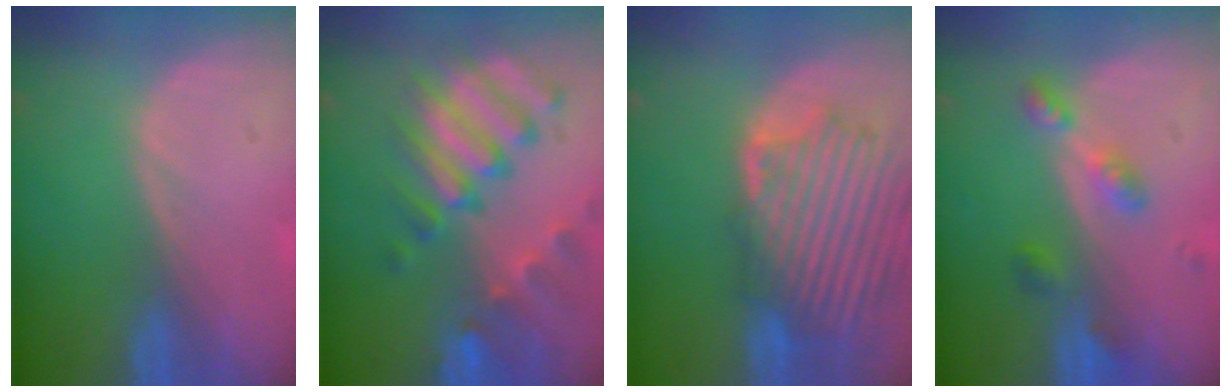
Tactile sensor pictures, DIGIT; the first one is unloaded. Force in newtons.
{"total": 11.0, "press": 9.4, "slide": 5.7}
{"total": 12.9, "press": 11.6, "slide": 5.7}
{"total": 4.6, "press": 4.5, "slide": 0.9}